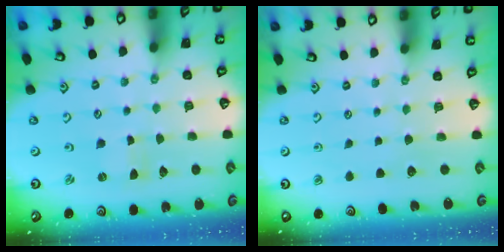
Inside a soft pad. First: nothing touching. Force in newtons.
{"total": 0.0}